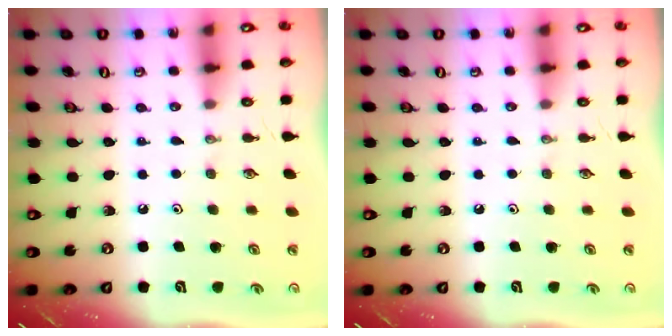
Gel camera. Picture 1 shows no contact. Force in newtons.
{"total": 0.0}